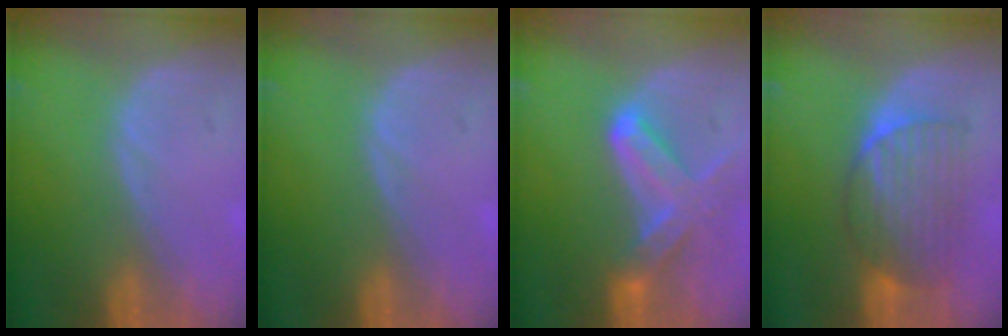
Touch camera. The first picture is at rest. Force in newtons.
{"total": 0.0}
{"total": 7.1, "press": 6.6, "slide": 2.8}
{"total": 6.9, "press": 6.9, "slide": 0.4}